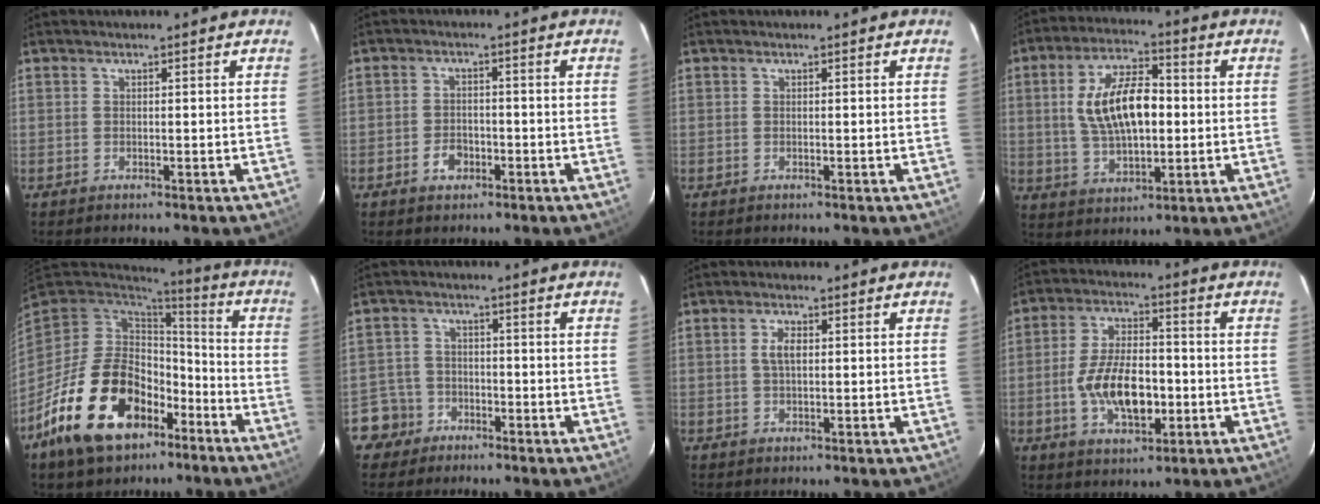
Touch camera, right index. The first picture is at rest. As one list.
[{"total": 3.6, "force": [-1.8, 2.6, 1.7], "torque": [-0.034, 0.006, -0.027]}, {"total": 0.0}, {"total": 13.8, "force": [0.8, 6.6, 12.1], "torque": [-0.231, 0.013, 0.019]}, {"total": 21.4, "force": [-10.9, 13.0, 13.0], "torque": [-0.270, -0.003, -0.169]}, {"total": 5.4, "force": [-3.1, 4.4, 0.0], "torque": [-0.009, 0.022, -0.061]}, {"total": 2.9, "force": [0.5, 1.4, 2.5], "torque": [-0.050, 0.005, 0.011]}, {"total": 12.7, "force": [-2.8, 6.1, 10.8], "torque": [-0.211, 0.001, -0.043]}]